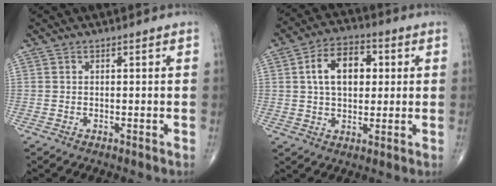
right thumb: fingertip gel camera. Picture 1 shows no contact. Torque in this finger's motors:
{"motor_torque": [0.43, 2.71, 1.04, -0.02, 0.12]}